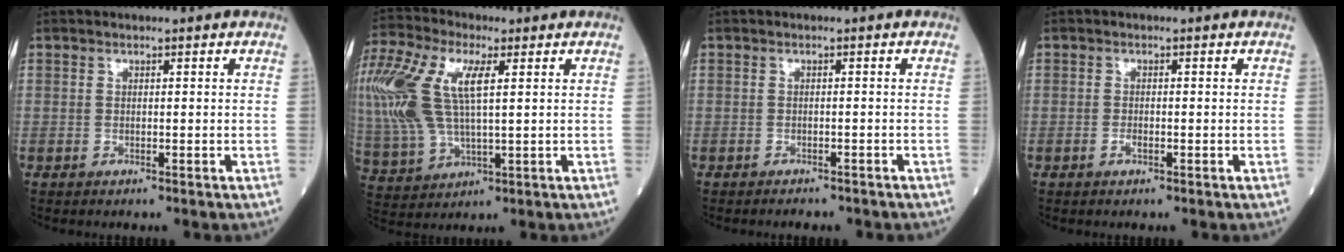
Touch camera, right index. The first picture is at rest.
{"total": 21.7, "force": [5.9, 9.6, 18.6], "torque": [-0.467, 0.031, 0.112]}
{"total": 2.8, "force": [-2.5, 0.8, 0.9], "torque": [-0.014, -0.004, -0.027]}
{"total": 0.9, "force": [-0.5, 0.3, 0.6], "torque": [-0.010, 0.001, -0.008]}